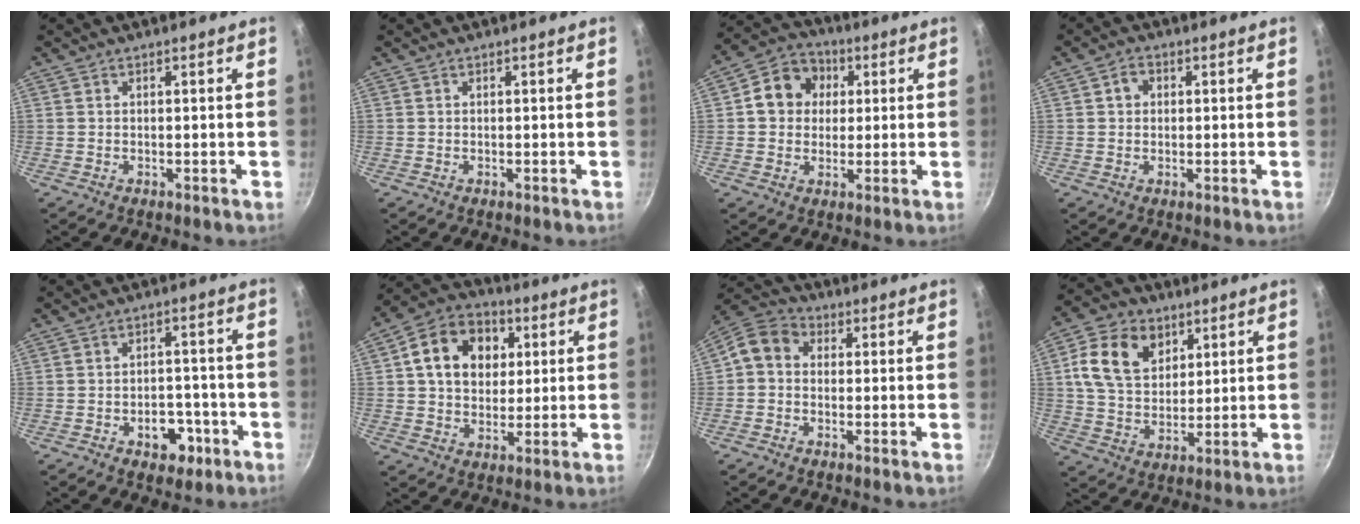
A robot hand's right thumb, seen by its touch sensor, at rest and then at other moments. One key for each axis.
{"total": 0.0}
{"total": 9.9, "fx": 2.0, "fy": 8.6, "fz": 4.5, "tx": -0.043, "ty": 0.013, "tz": 0.016}
{"total": 3.0, "fx": 0.6, "fy": 2.5, "fz": 1.6, "tx": -0.013, "ty": 0.006, "tz": 0.006}
{"total": 6.9, "fx": -3.1, "fy": 4.6, "fz": 4.1, "tx": -0.025, "ty": 0.021, "tz": -0.039}
{"total": 14.5, "fx": 3.6, "fy": 11.2, "fz": 8.5, "tx": -0.118, "ty": 0.013, "tz": 0.050}
{"total": 6.7, "fx": -0.1, "fy": 5.5, "fz": 3.7, "tx": -0.062, "ty": 0.024, "tz": -0.025}
{"total": 13.6, "fx": 5.1, "fy": 9.9, "fz": 7.9, "tx": -0.119, "ty": -0.009, "tz": 0.087}